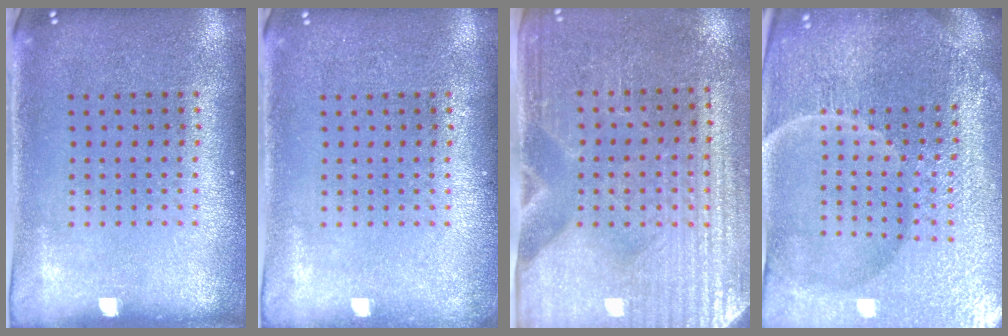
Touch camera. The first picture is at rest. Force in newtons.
{"total": 0.6, "press": 0.6, "slide": 0.2}
{"total": 3.4, "press": 3.2, "slide": 1.2}
{"total": 6.1, "press": 5.5, "slide": 2.5}